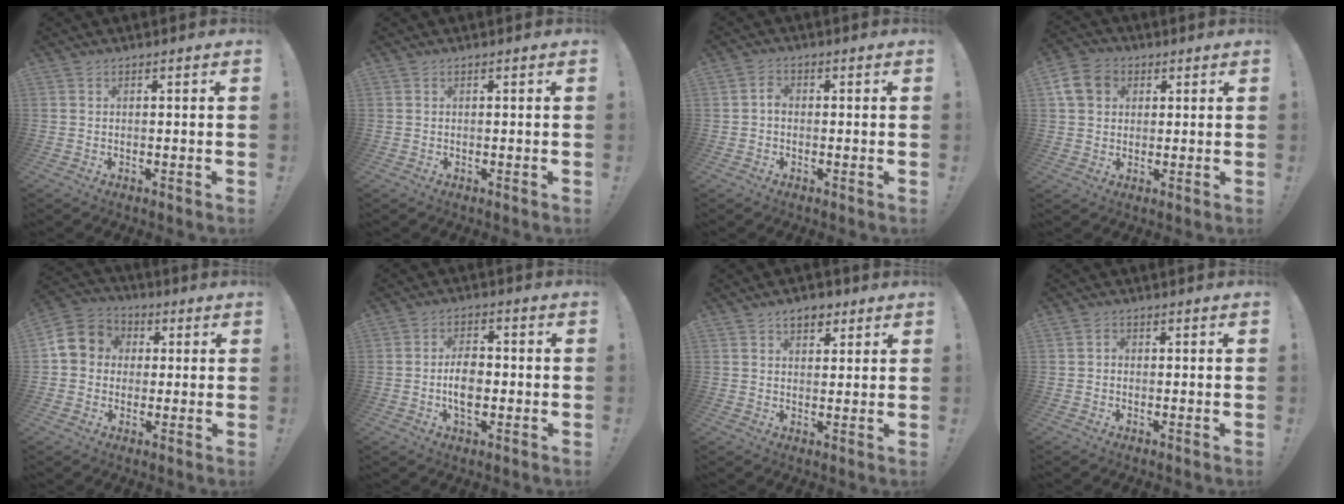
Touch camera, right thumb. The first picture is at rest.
{"total": 0.0}
{"total": 2.4, "force": [-0.6, 1.8, 1.5], "torque": [-0.021, 0.007, -0.014]}
{"total": 9.6, "force": [3.6, 7.7, 4.5], "torque": [-0.082, -0.001, 0.075]}
{"total": 10.3, "force": [1.1, 9.4, 4.1], "torque": [-0.059, 0.012, 0.028]}
{"total": 7.3, "force": [-1.5, 4.6, 5.5], "torque": [-0.091, -0.001, -0.032]}
{"total": 5.4, "force": [3.2, 3.5, 2.6], "torque": [-0.022, -0.012, 0.054]}
{"total": 1.3, "force": [-0.6, 1.1, 0.5], "torque": [-0.009, 0.006, -0.011]}